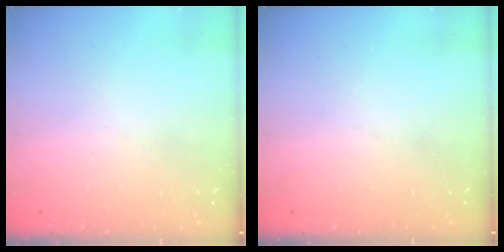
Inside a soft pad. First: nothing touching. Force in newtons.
{"total": 0.0}